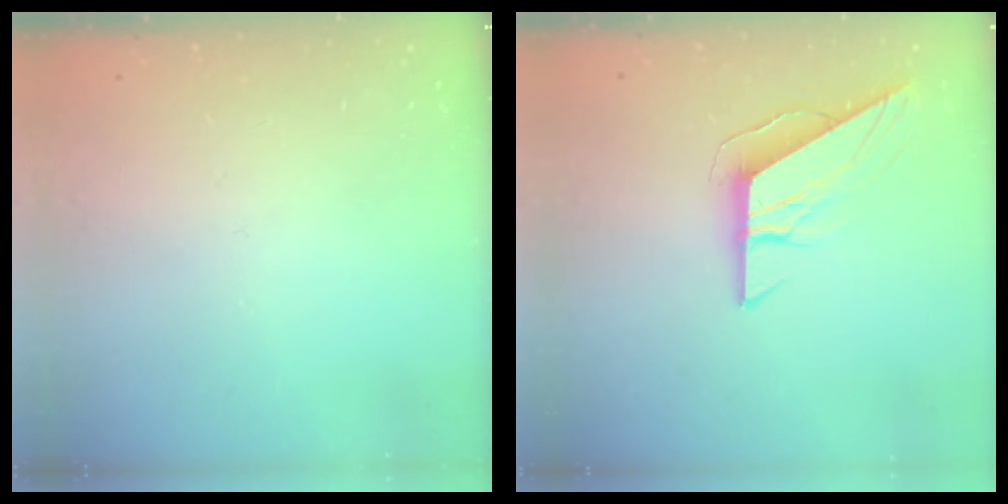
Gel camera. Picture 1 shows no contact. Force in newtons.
{"total": 8.3, "press": 8.3, "slide": 0.2}